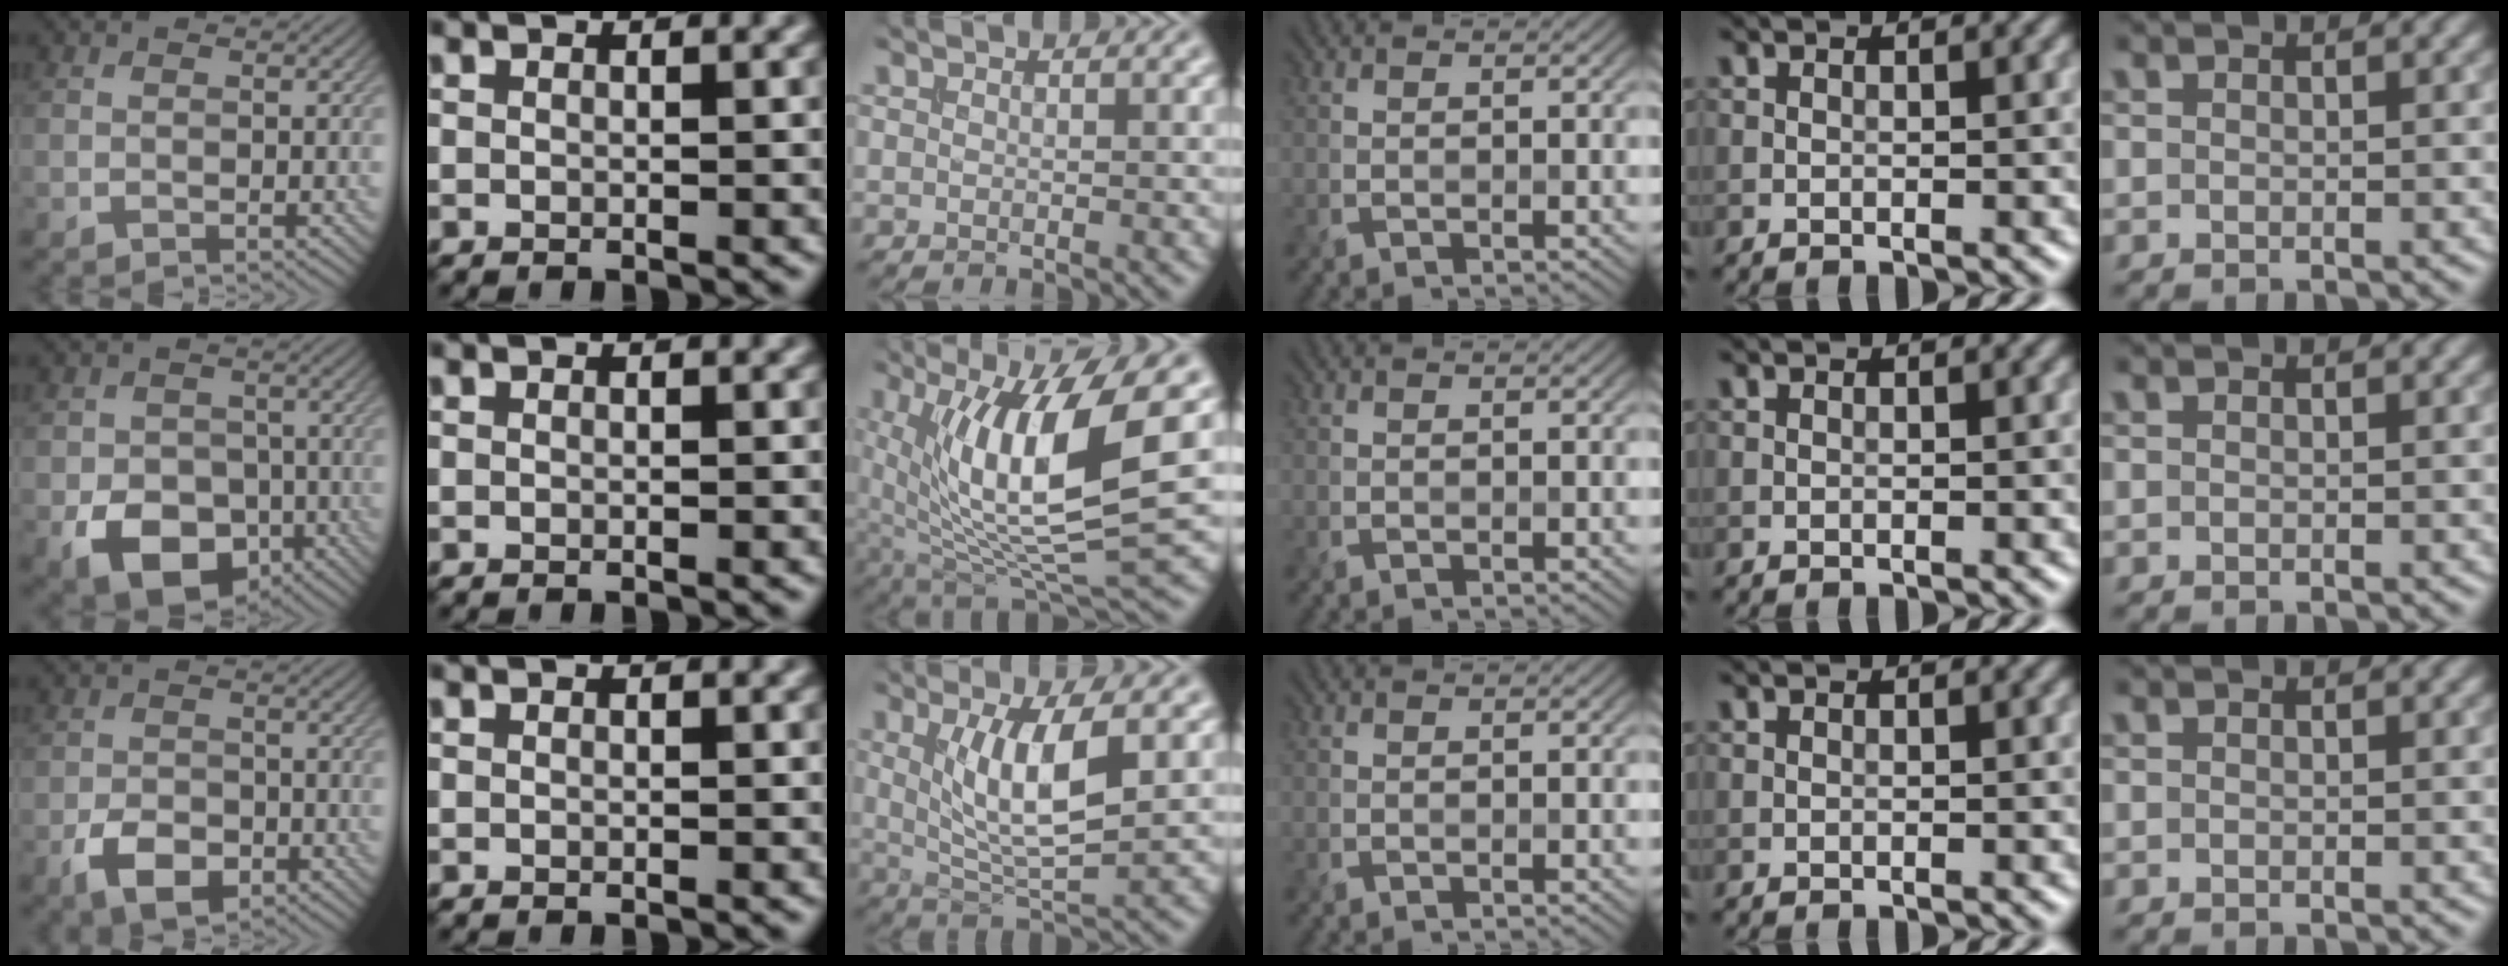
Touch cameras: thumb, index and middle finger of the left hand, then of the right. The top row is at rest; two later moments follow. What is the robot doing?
{"motion": "extract", "object": "file holder"}